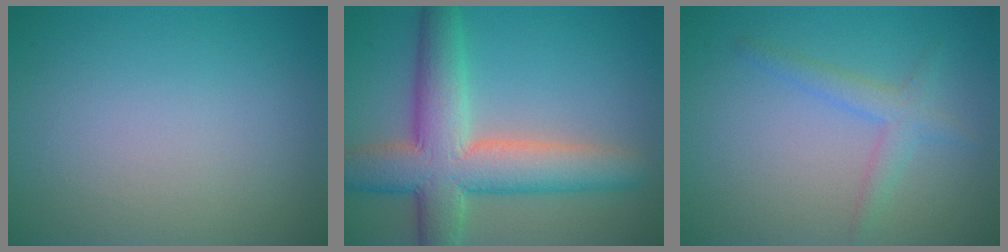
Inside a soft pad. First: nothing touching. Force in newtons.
{"total": 8.8, "press": 8.8, "slide": 0.5}
{"total": 2.1, "press": 2.1, "slide": 0.1}